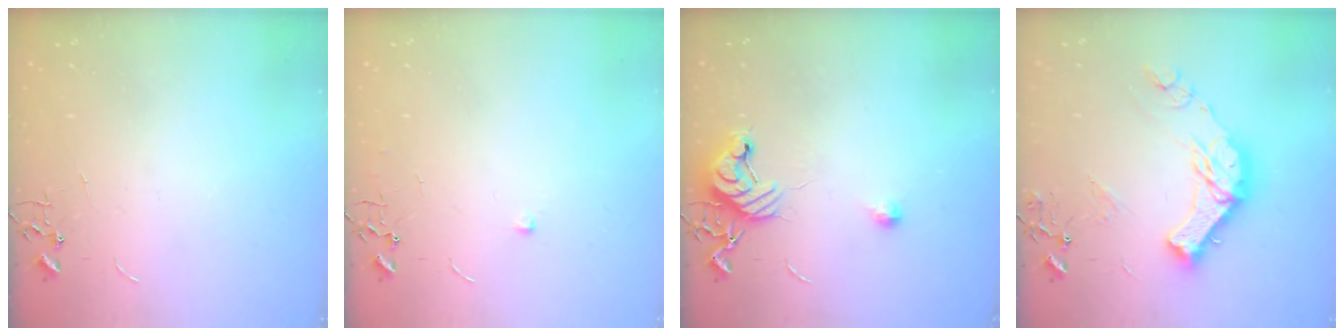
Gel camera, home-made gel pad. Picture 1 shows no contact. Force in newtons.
{"total": 5.6, "press": 5.6, "slide": 0.5}
{"total": 10.5, "press": 10.4, "slide": 1.4}
{"total": 18.6, "press": 18.5, "slide": 1.5}